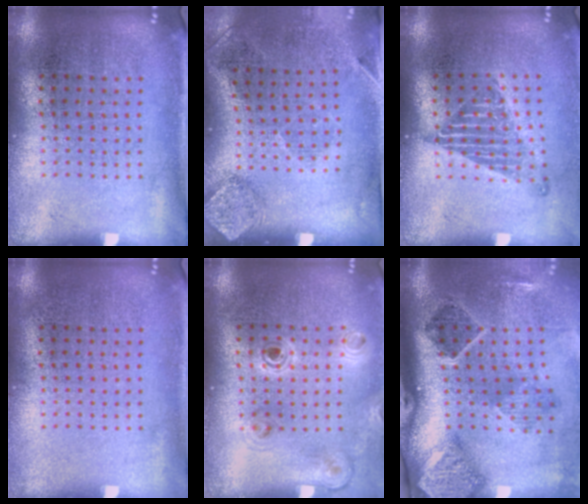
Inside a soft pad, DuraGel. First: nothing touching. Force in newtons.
{"total": 1.9, "press": 1.1, "slide": 1.6}
{"total": 1.2, "press": 1.0, "slide": 0.7}
{"total": 0.0}
{"total": 1.1, "press": 1.1, "slide": 0.2}
{"total": 2.9, "press": 1.9, "slide": 2.2}